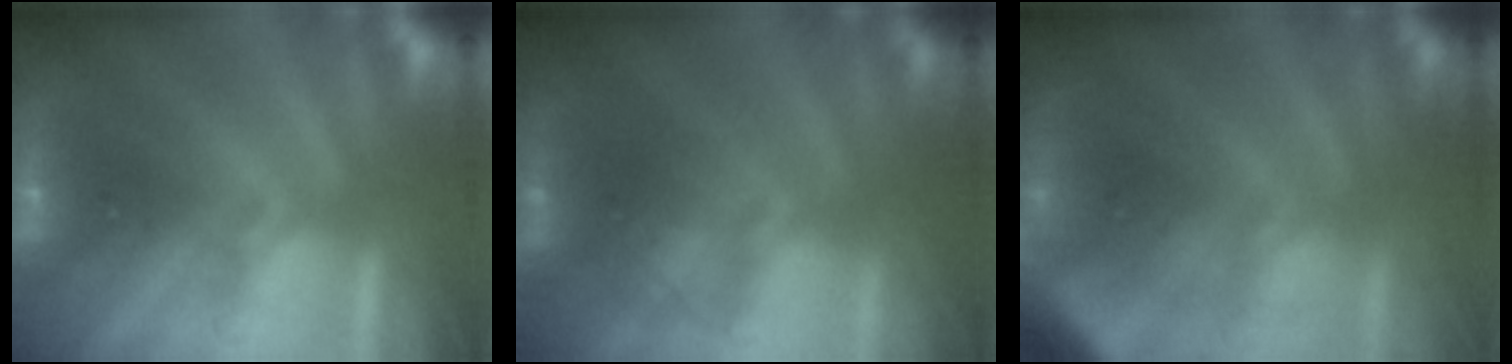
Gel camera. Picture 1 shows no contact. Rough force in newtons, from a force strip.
{"total": 2.0}
{"total": 4.5}